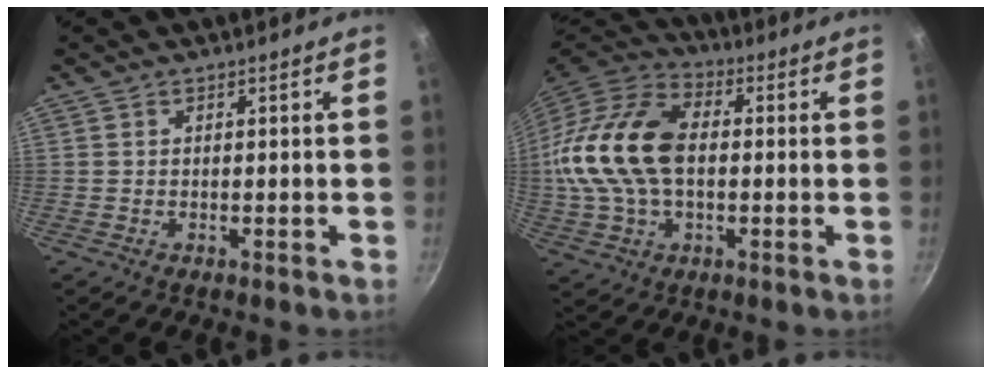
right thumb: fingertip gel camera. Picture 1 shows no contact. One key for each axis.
{"total": 20.2, "fx": 0.7, "fy": 13.0, "fz": 15.3, "tx": -0.292, "ty": 0.031, "tz": 0.002}